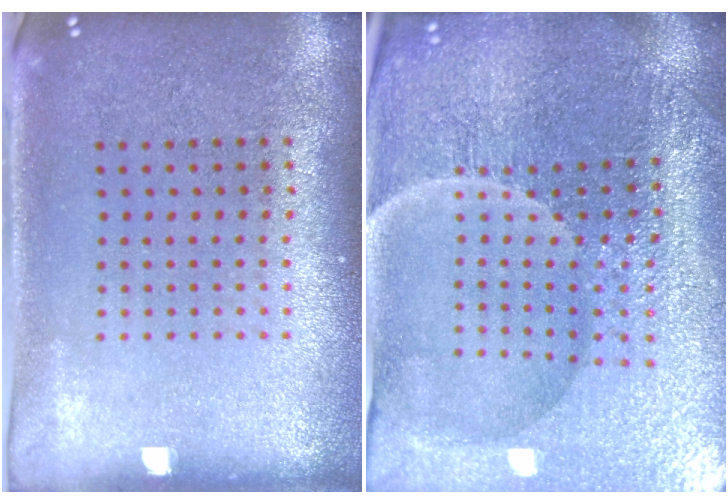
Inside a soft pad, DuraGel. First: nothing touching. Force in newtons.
{"total": 5.1, "press": 5.0, "slide": 1.3}